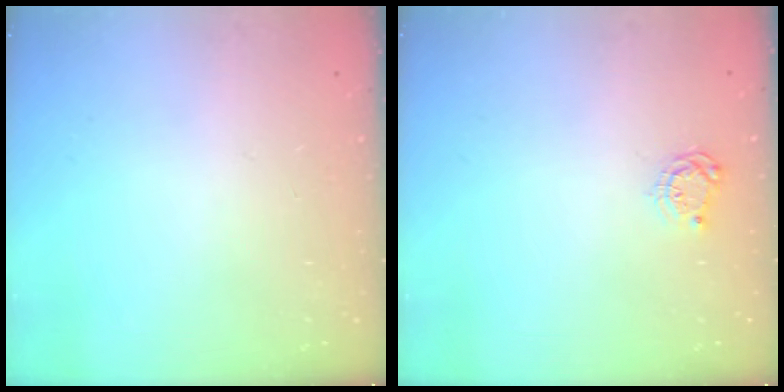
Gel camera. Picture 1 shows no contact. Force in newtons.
{"total": 4.8, "press": 4.8, "slide": 0.6}